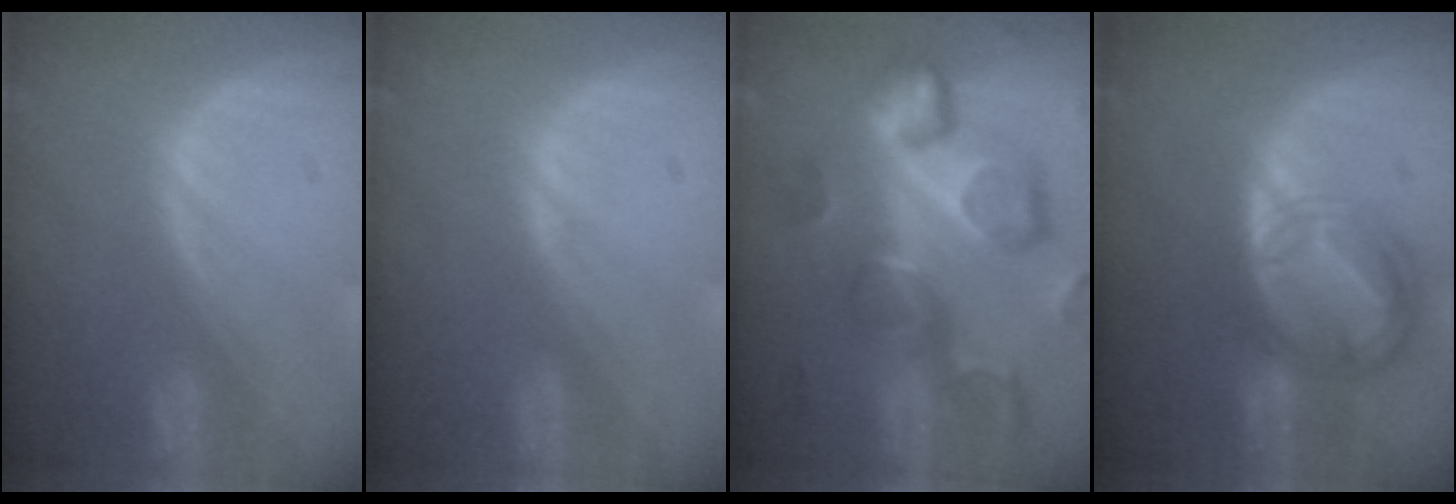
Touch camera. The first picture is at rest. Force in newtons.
{"total": 0.6, "press": 0.2, "slide": 0.5}
{"total": 13.1, "press": 11.4, "slide": 6.4}
{"total": 9.0, "press": 9.0, "slide": 0.6}